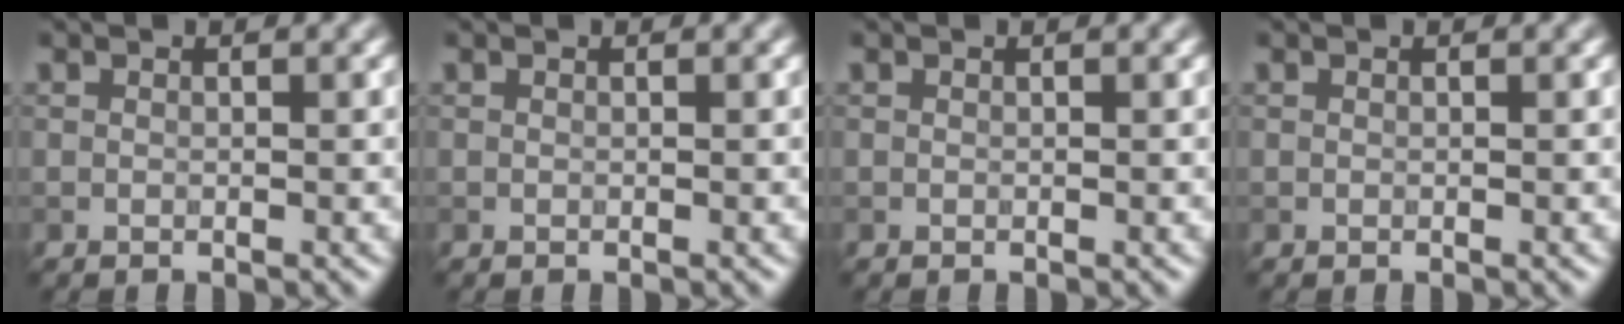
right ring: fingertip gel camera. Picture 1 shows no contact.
{"total": 0.0}
{"total": 0.0}
{"total": 0.0}